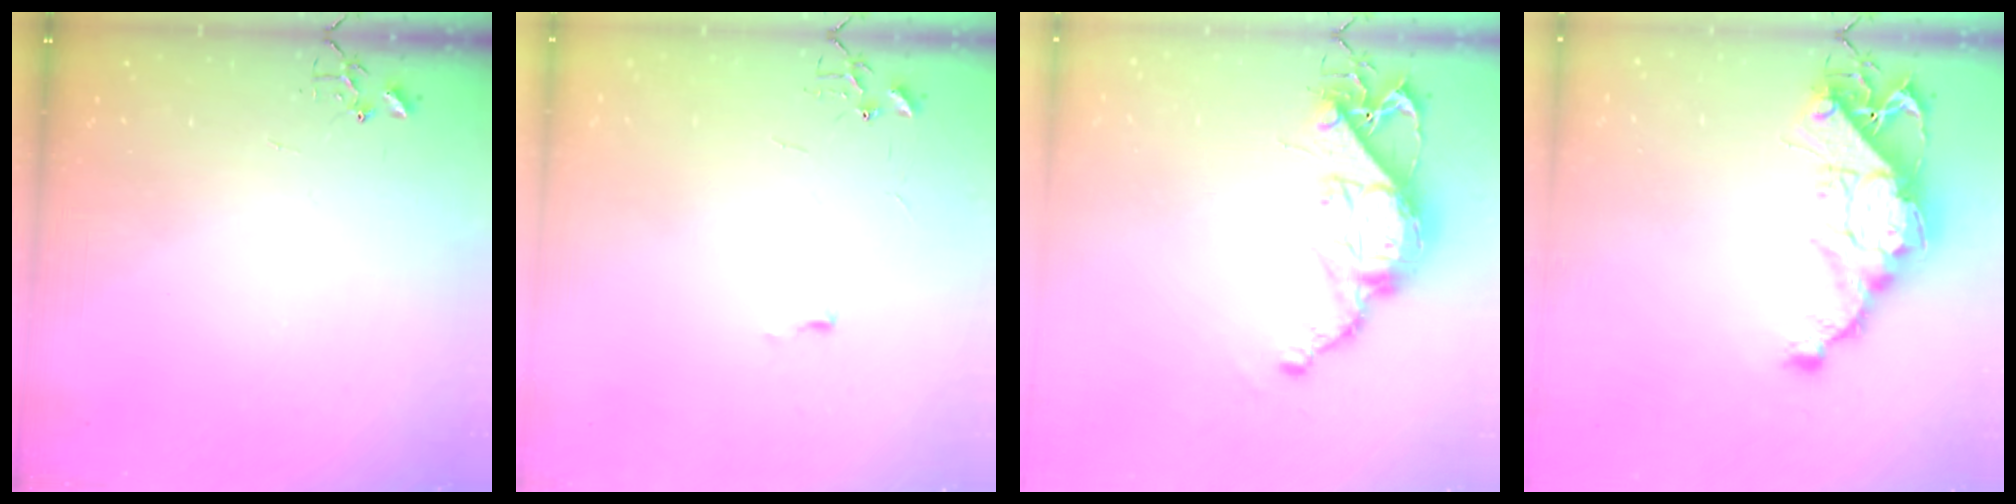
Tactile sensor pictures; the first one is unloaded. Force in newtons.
{"total": 3.4, "press": 3.4, "slide": 0.5}
{"total": 12.8, "press": 12.7, "slide": 1.0}
{"total": 13.4, "press": 13.4, "slide": 1.1}